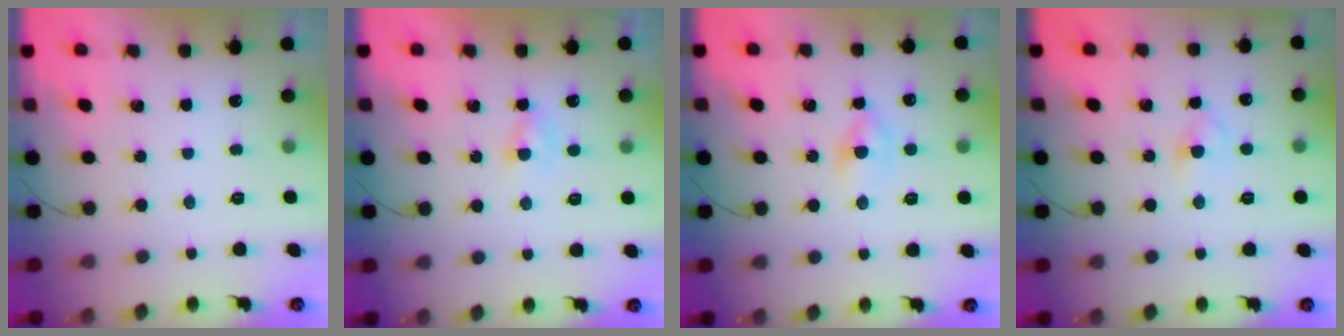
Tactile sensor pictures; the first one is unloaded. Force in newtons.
{"total": 2.2, "press": 2.2, "slide": 0.5}
{"total": 2.4, "press": 2.1, "slide": 1.2}
{"total": 2.8, "press": 2.7, "slide": 0.8}